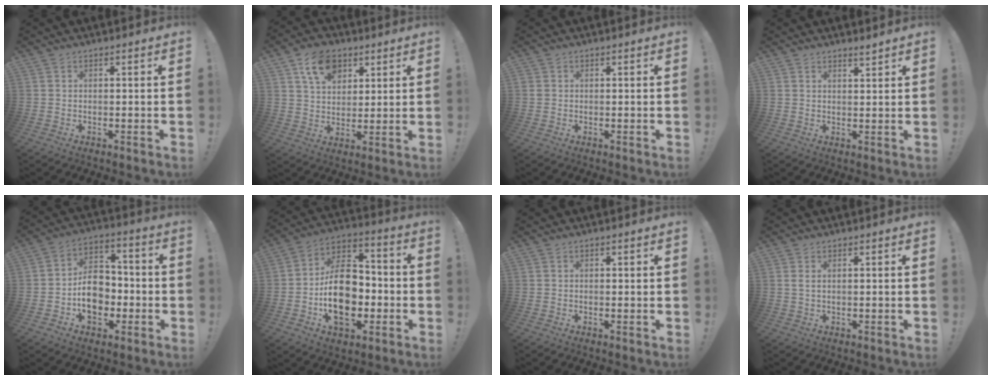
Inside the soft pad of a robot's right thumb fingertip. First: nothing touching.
{"total": 11.8, "force": [6.2, 8.1, 5.8], "torque": [-0.096, -0.017, 0.120]}
{"total": 0.8, "force": [0.2, 0.7, 0.3], "torque": [-0.006, 0.002, 0.005]}
{"total": 2.1, "force": [1.9, 0.3, 0.7], "torque": [-0.009, -0.012, 0.034]}
{"total": 13.1, "force": [-3.2, 9.8, 8.2], "torque": [-0.137, 0.026, -0.052]}
{"total": 19.8, "force": [-4.1, 13.2, 14.2], "torque": [-0.234, 0.024, -0.062]}
{"total": 0.6, "force": [0.4, 0.5, 0.1], "torque": [0.002, 0.001, 0.007]}
{"total": 1.9, "force": [0.8, 0.4, 1.6], "torque": [-0.033, 0.000, 0.014]}